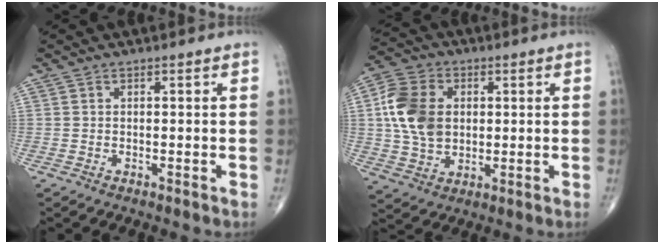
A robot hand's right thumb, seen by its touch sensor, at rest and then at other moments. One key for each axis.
{"total": 12.6, "fx": 1.6, "fy": 9.3, "fz": 8.3, "tx": -0.146, "ty": 0.006, "tz": 0.030}